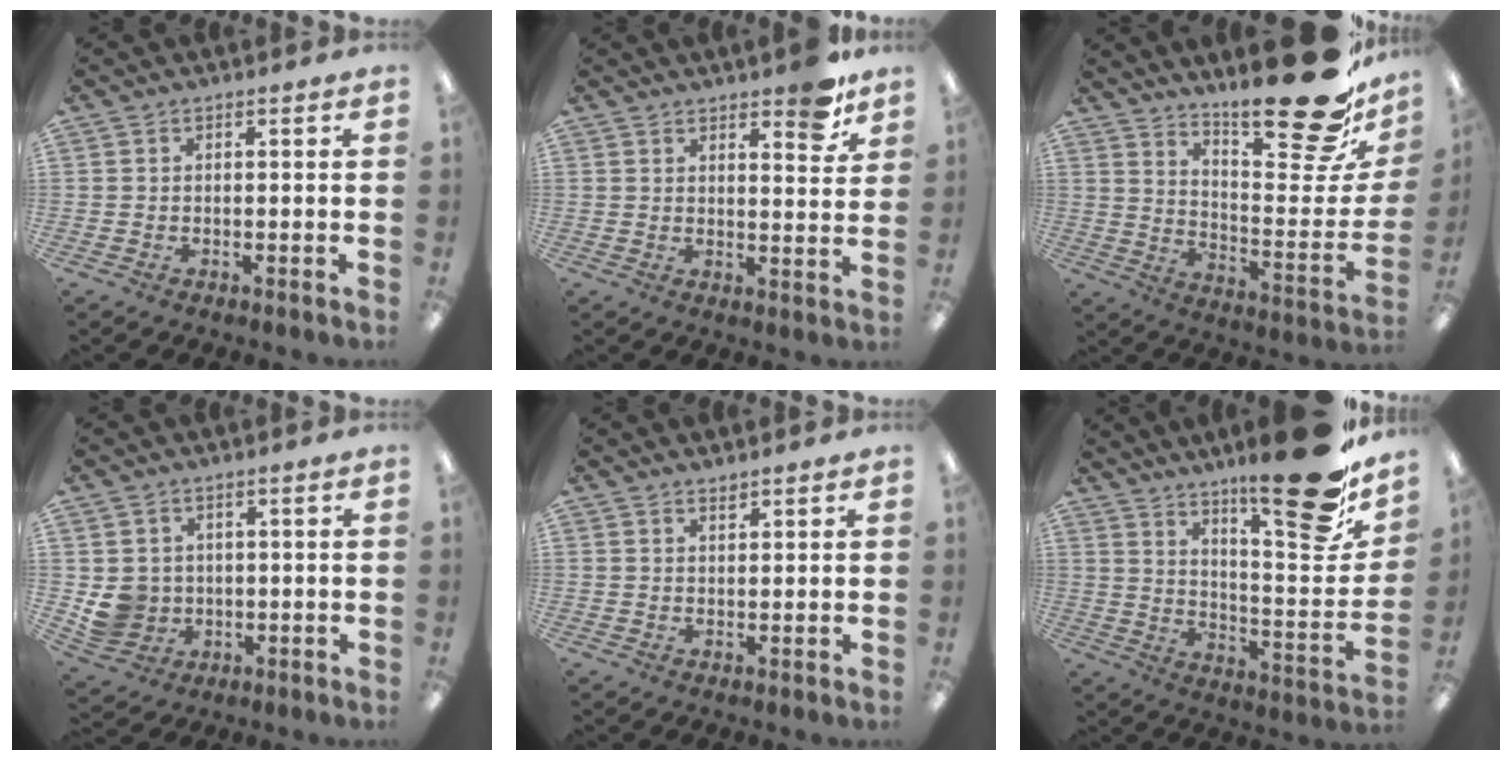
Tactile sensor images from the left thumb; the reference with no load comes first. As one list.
[{"total": 7.4, "force": [5.7, 2.4, 4.1], "torque": [-0.039, -0.036, 0.091]}, {"total": 24.5, "force": [18.3, 6.3, 15.0], "torque": [-0.188, -0.134, 0.293]}, {"total": 6.2, "force": [0.8, 6.0, 1.3], "torque": [-0.037, 0.003, 0.021]}, {"total": 1.4, "force": [1.3, 0.2, 0.3], "torque": [-0.007, -0.002, 0.025]}, {"total": 22.3, "force": [16.9, 4.9, 13.6], "torque": [-0.175, -0.131, 0.267]}]